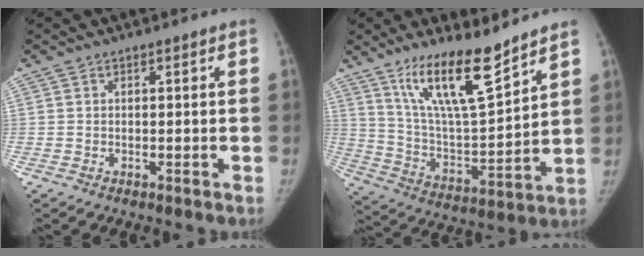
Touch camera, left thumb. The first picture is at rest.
{"total": 16.6, "force": [11.7, 3.6, 11.3], "torque": [-0.179, -0.073, 0.224]}